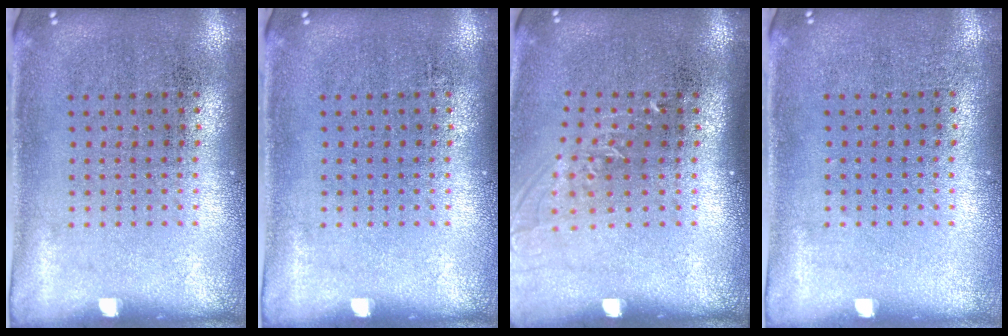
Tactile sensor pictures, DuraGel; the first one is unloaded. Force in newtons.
{"total": 0.0}
{"total": 1.2, "press": 1.0, "slide": 0.7}
{"total": 0.0}